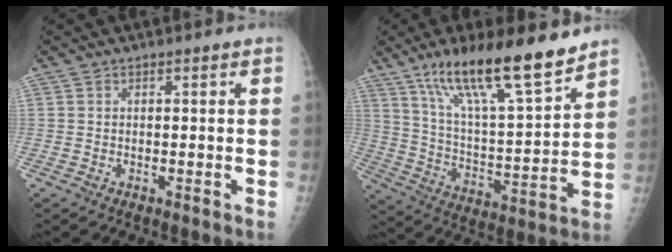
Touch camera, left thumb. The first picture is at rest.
{"total": 19.8, "force": [13.9, 3.9, 13.5], "torque": [-0.207, -0.069, 0.244]}